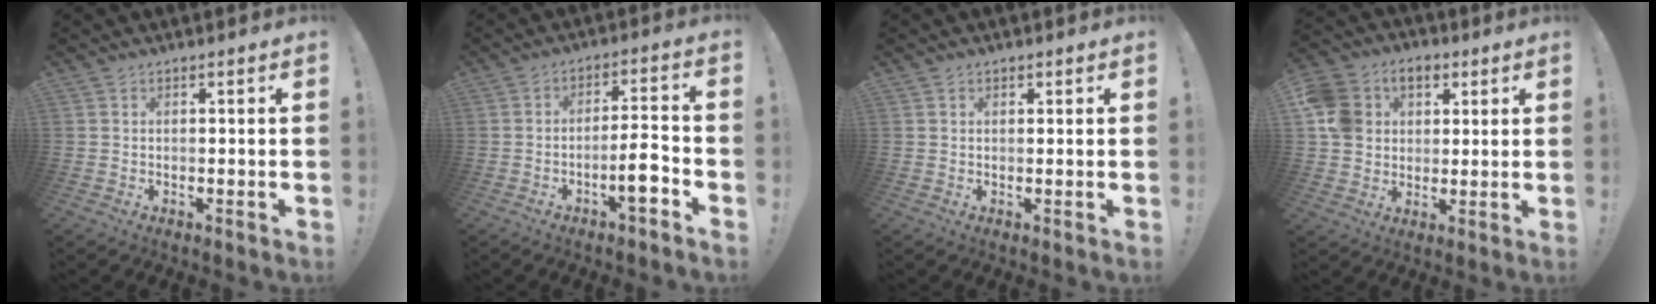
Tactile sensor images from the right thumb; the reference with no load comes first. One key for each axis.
{"total": 8.5, "fx": -3.9, "fy": 1.5, "fz": 7.4, "tx": -0.103, "ty": 0.015, "tz": -0.066}
{"total": 0.8, "fx": 0.5, "fy": 0.6, "fz": 0.2, "tx": -0.002, "ty": 0.001, "tz": 0.009}
{"total": 11.7, "fx": 2.9, "fy": 10.2, "fz": 4.9, "tx": -0.073, "ty": -0.001, "tz": 0.063}